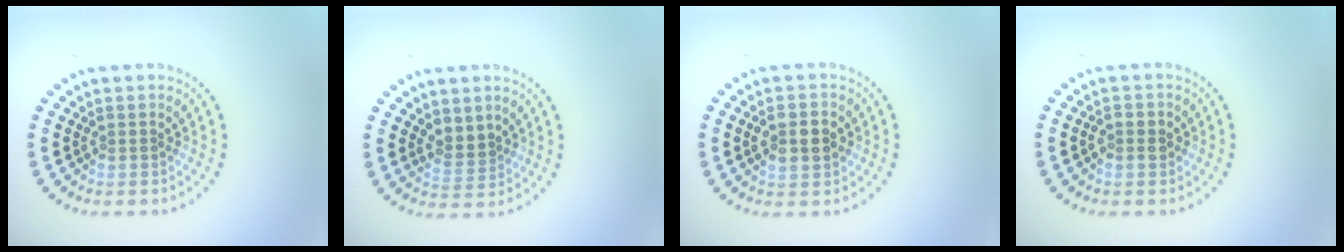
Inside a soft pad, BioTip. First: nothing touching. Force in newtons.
{"total": 1.8, "press": 1.6, "slide": 0.9}
{"total": 2.8, "press": 2.8, "slide": 0.1}
{"total": 1.5, "press": 1.5, "slide": 0.4}